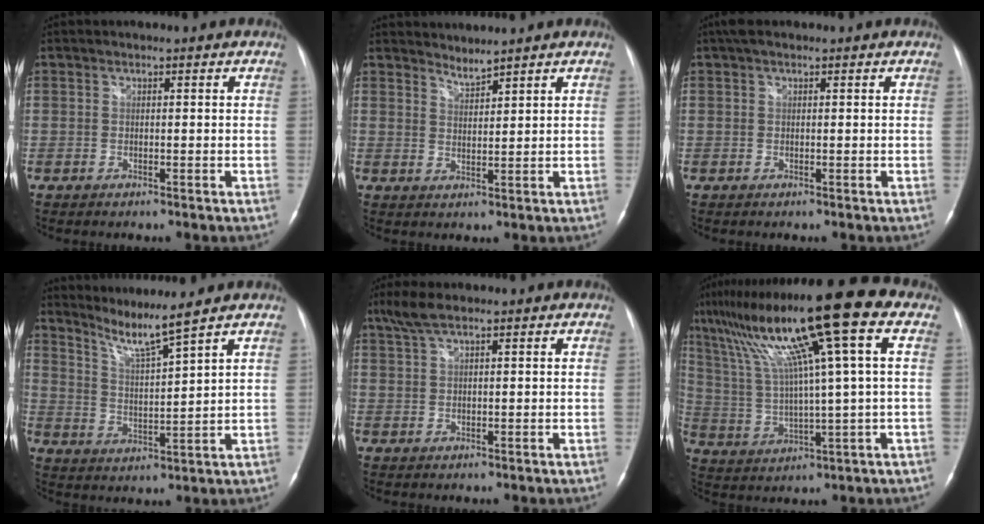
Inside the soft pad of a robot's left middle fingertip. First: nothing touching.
{"total": 2.1, "force": [2.1, -0.4, 0.0], "torque": [-0.001, -0.004, 0.044]}
{"total": 2.5, "force": [1.6, 0.9, 1.7], "torque": [-0.036, 0.027, 0.027]}
{"total": 5.9, "force": [5.0, -2.0, 2.3], "torque": [-0.050, -0.019, 0.099]}
{"total": 3.6, "force": [2.5, 0.5, 2.5], "torque": [-0.061, 0.018, 0.054]}
{"total": 20.1, "force": [9.2, -0.2, 17.8], "torque": [-0.310, 0.043, 0.153]}